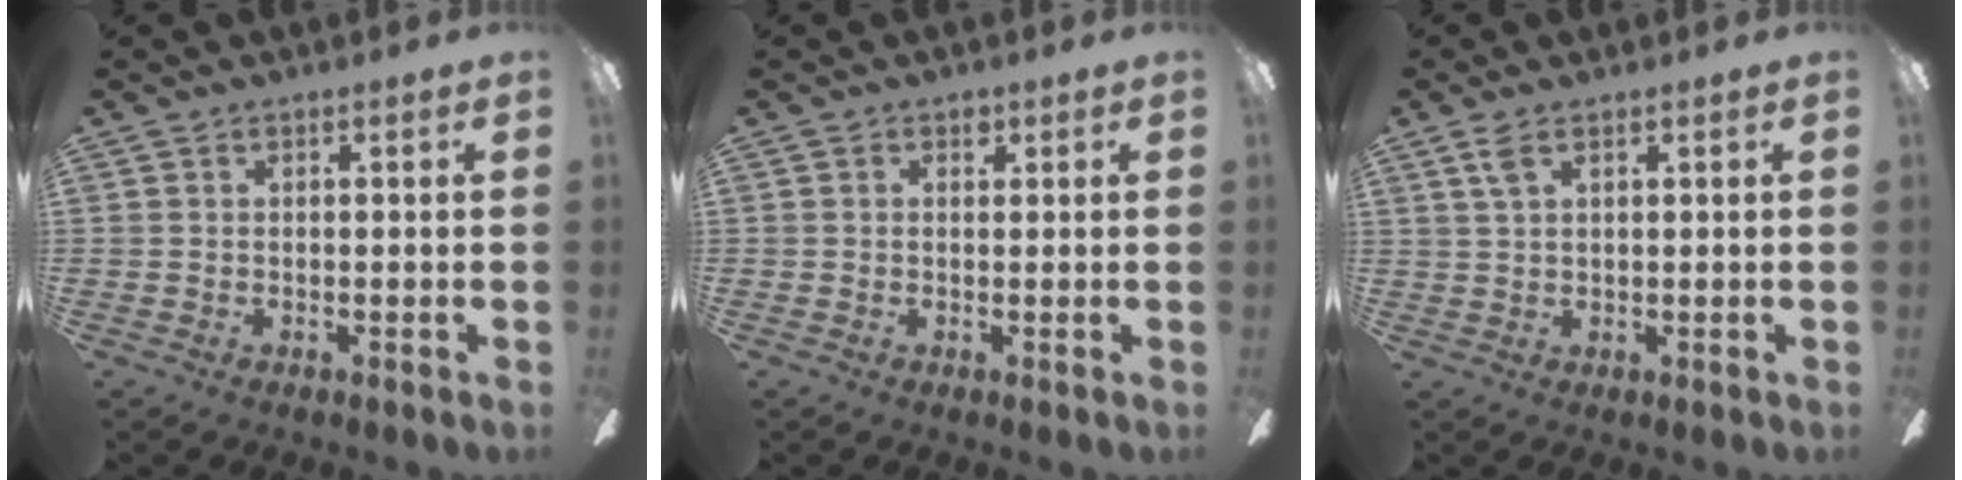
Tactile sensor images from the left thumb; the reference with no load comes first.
{"total": 1.3, "force": [0.8, 0.9, 0.5], "torque": [0.006, -0.003, 0.011]}
{"total": 3.7, "force": [2.2, 1.5, 2.6], "torque": [-0.057, 0.002, 0.039]}